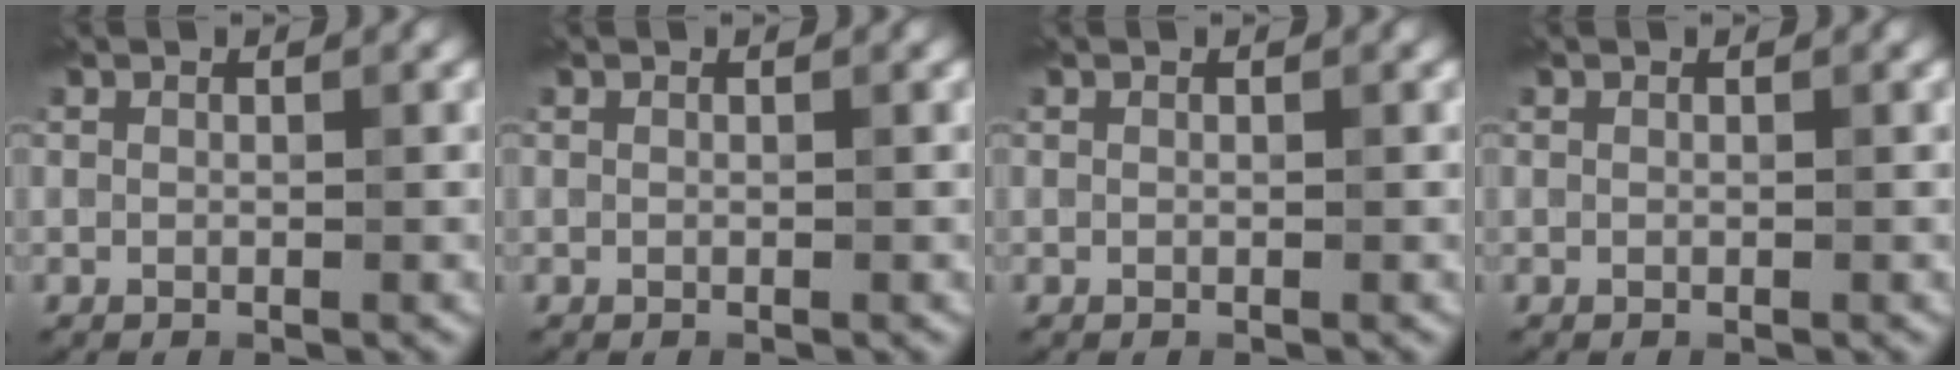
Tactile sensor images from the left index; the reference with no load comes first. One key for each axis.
{"total": 0.0}
{"total": 0.0}
{"total": 0.0}